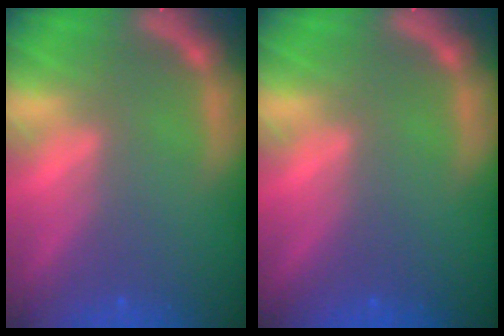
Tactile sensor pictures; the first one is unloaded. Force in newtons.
{"total": 0.0}